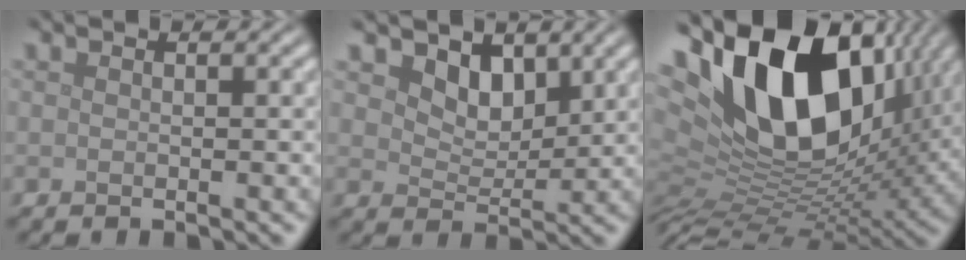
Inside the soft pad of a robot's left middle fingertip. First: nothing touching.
{"total": 3.0, "force": [2.1, 1.7, 1.2], "torque": [-0.032, -0.014, 0.034]}
{"total": 16.2, "force": [6.1, 8.3, 12.5], "torque": [-0.224, 0.016, 0.098]}